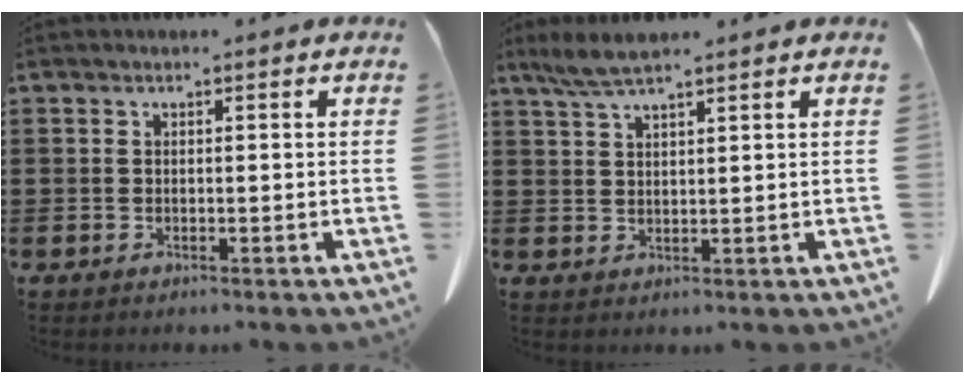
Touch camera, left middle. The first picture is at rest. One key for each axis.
{"total": 4.0, "fx": 3.0, "fy": 0.5, "fz": 2.6, "tx": -0.058, "ty": 0.001, "tz": 0.055}